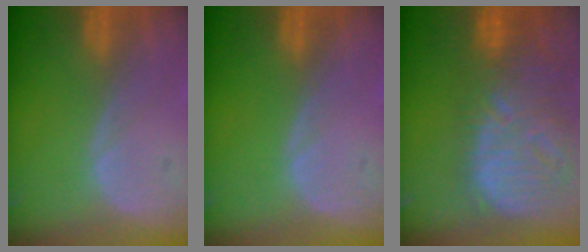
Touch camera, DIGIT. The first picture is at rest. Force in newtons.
{"total": 0.0}
{"total": 13.4, "press": 11.5, "slide": 7.0}